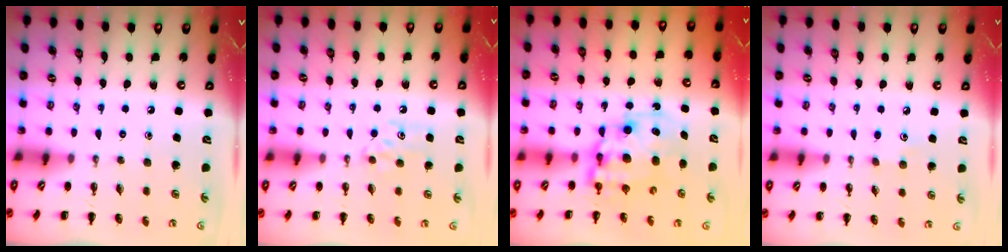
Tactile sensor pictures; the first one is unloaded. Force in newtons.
{"total": 5.1, "press": 4.9, "slide": 1.5}
{"total": 10.9, "press": 10.5, "slide": 2.9}
{"total": 4.5, "press": 4.3, "slide": 1.4}